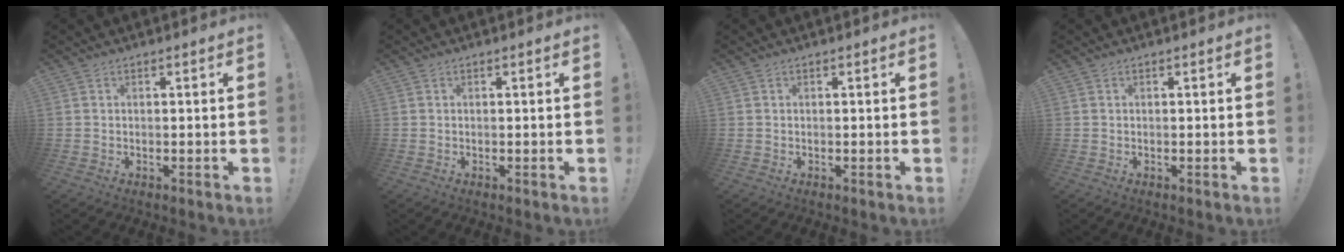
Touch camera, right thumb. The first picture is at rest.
{"total": 0.0}
{"total": 0.0}
{"total": 0.0}